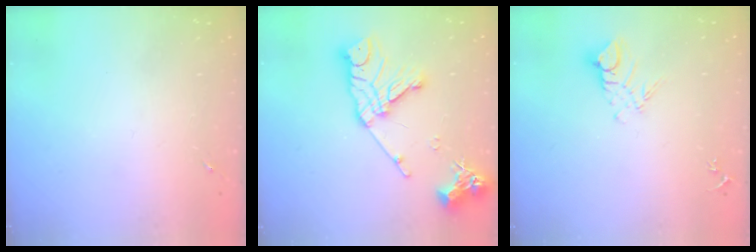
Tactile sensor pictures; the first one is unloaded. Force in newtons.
{"total": 17.2, "press": 17.1, "slide": 1.8}
{"total": 7.9, "press": 7.8, "slide": 0.8}